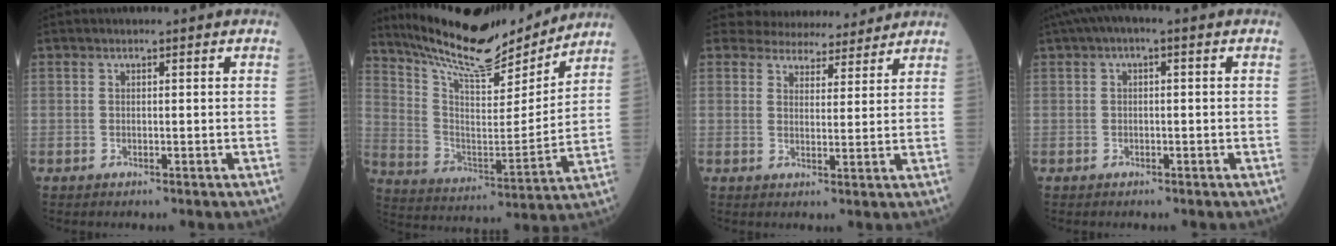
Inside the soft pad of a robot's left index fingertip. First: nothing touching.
{"total": 18.0, "force": [16.6, 2.8, 6.3], "torque": [-0.126, -0.016, 0.278]}
{"total": 9.1, "force": [8.6, 2.7, 1.1], "torque": [-0.008, 0.008, 0.112]}
{"total": 3.2, "force": [1.2, 1.0, 2.8], "torque": [-0.049, 0.019, 0.015]}